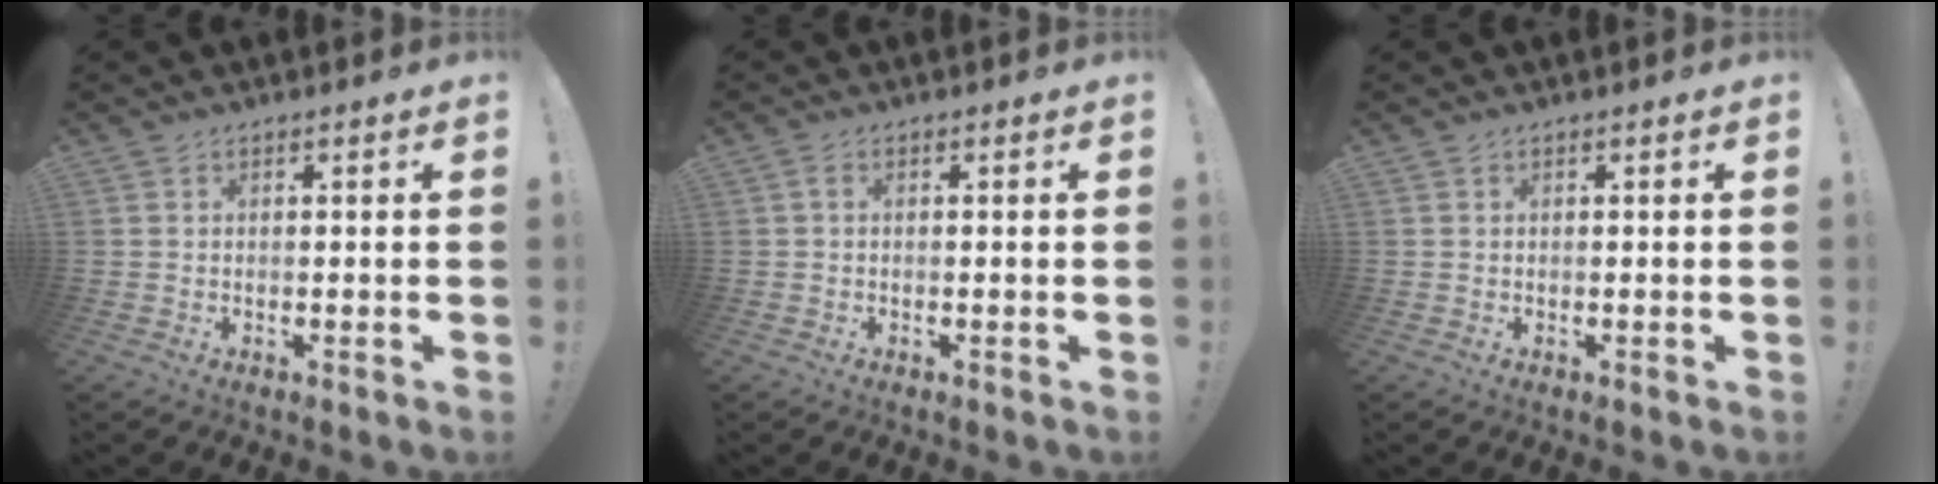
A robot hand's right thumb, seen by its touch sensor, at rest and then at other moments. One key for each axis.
{"total": 0.9, "fx": -0.1, "fy": 0.6, "fz": 0.7, "tx": -0.021, "ty": 0.006, "tz": -0.001}
{"total": 0.0}